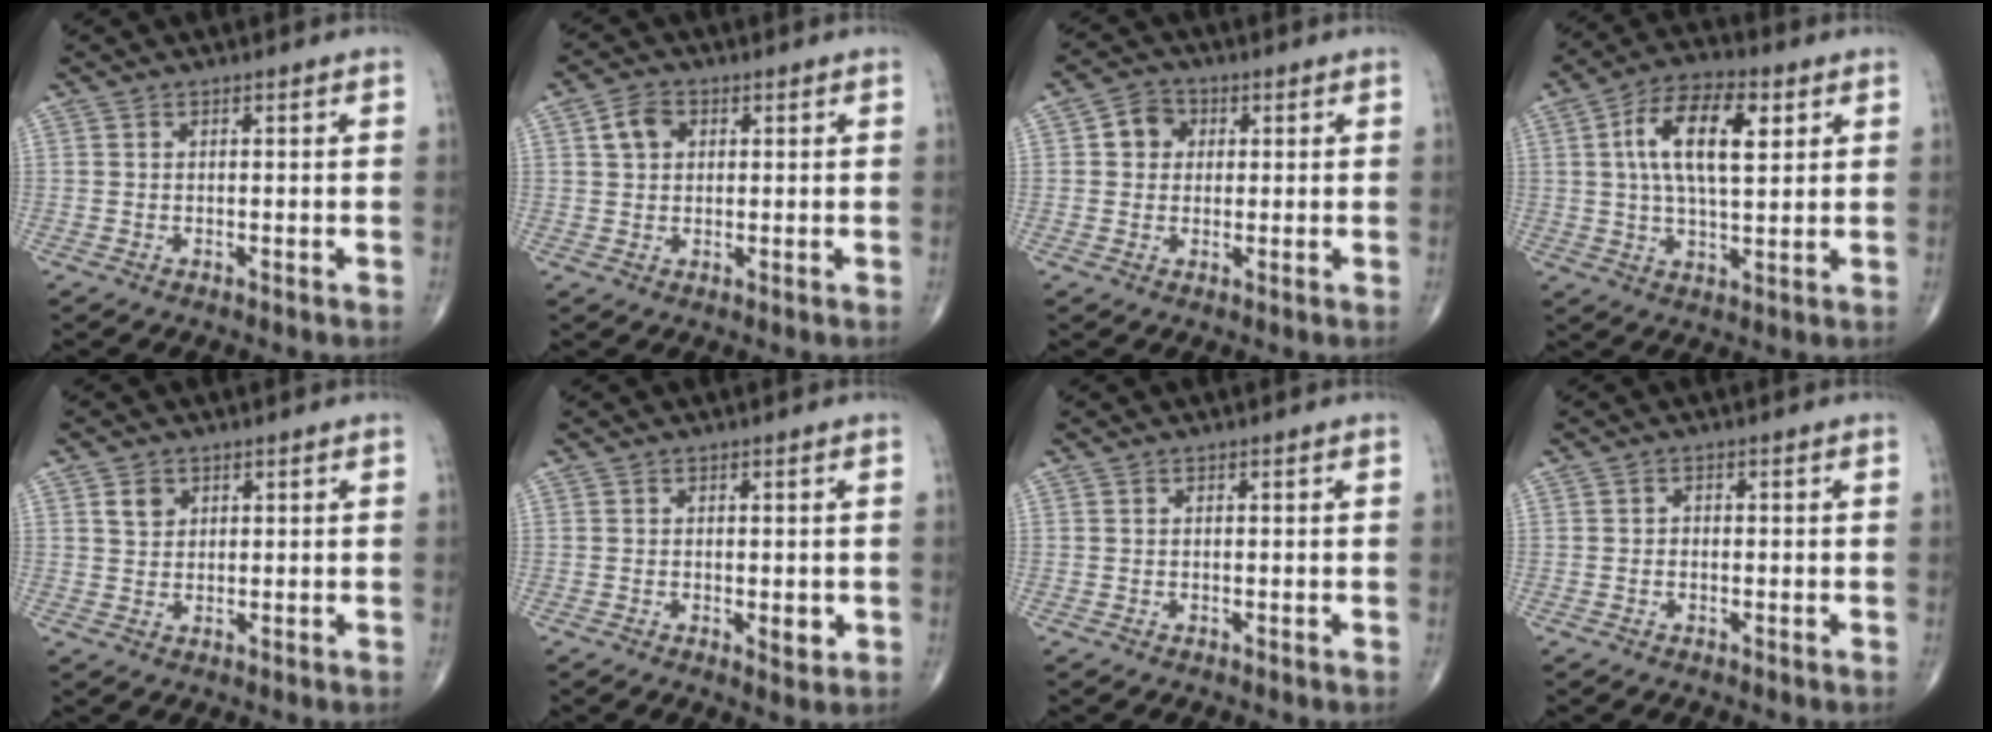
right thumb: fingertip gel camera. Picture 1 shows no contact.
{"total": 4.5, "force": [1.4, 3.3, 2.6], "torque": [-0.039, 0.004, 0.022]}
{"total": 4.8, "force": [1.0, 4.3, 2.1], "torque": [-0.012, 0.006, 0.008]}
{"total": 13.6, "force": [3.8, 6.1, 11.6], "torque": [-0.197, 0.004, 0.062]}
{"total": 2.9, "force": [1.3, 2.3, 1.3], "torque": [-0.011, -0.007, 0.024]}
{"total": 2.6, "force": [-0.4, 1.1, 2.3], "torque": [-0.024, -0.006, -0.004]}
{"total": 0.0}
{"total": 0.8, "force": [-0.2, 0.6, 0.4], "torque": [-0.003, 0.002, -0.007]}